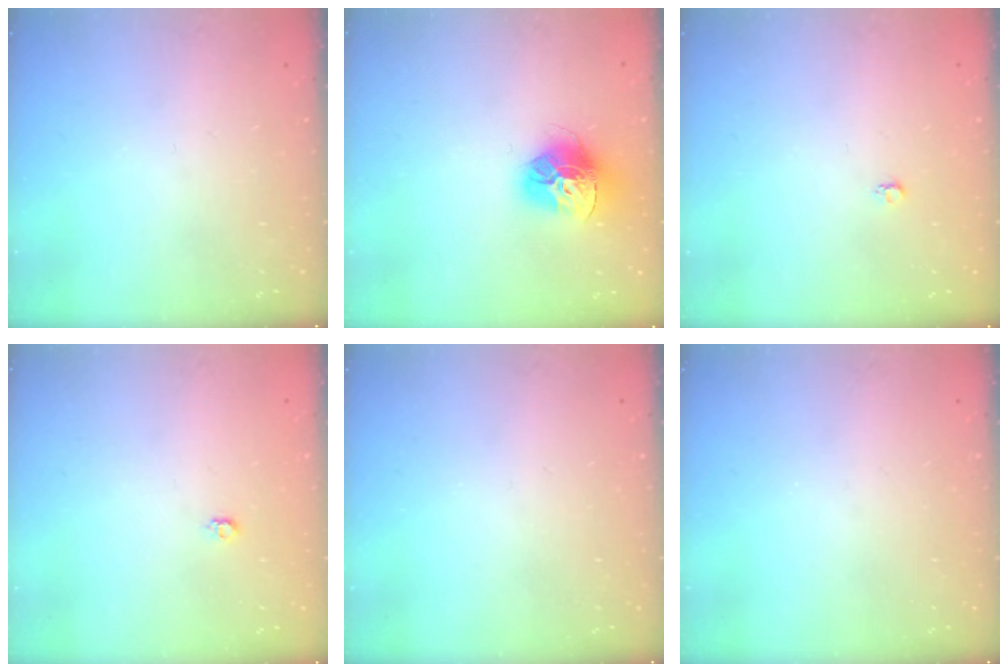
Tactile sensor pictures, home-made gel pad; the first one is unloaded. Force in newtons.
{"total": 14.8, "press": 14.8, "slide": 1.6}
{"total": 2.6, "press": 2.6, "slide": 0.4}
{"total": 3.7, "press": 3.7, "slide": 0.4}
{"total": 0.0}
{"total": 0.0}